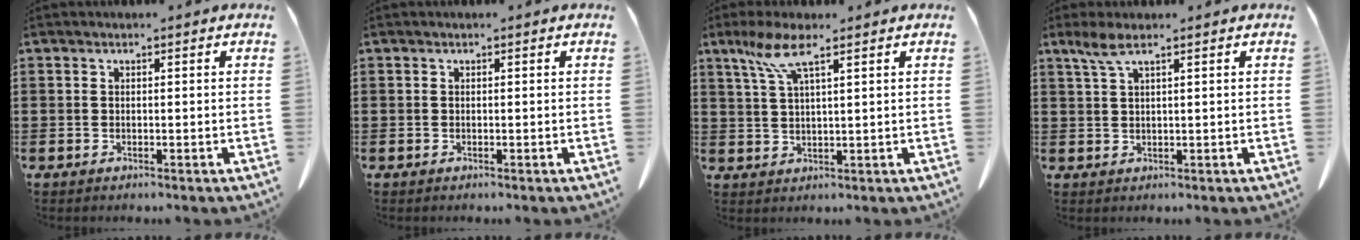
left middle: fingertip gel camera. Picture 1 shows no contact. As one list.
[{"total": 0.0}, {"total": 6.0, "force": [3.7, 0.7, 4.6], "torque": [-0.099, 0.002, 0.064]}, {"total": 2.7, "force": [1.7, 0.2, 2.1], "torque": [-0.045, 0.000, 0.031]}]